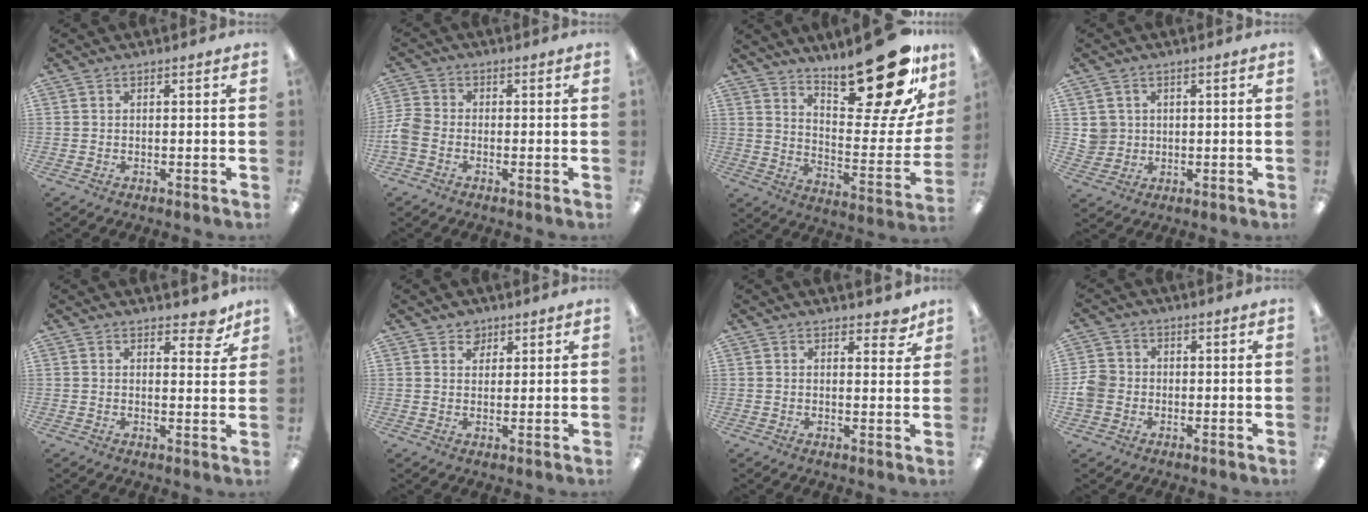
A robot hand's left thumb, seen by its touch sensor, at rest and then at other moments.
{"total": 4.5, "force": [-1.8, 3.1, 2.8], "torque": [-0.061, 0.008, -0.034]}
{"total": 26.4, "force": [18.7, 8.4, 16.6], "torque": [-0.203, -0.141, 0.304]}
{"total": 3.9, "force": [1.0, 3.8, 0.2], "torque": [-0.009, 0.005, 0.017]}
{"total": 5.4, "force": [4.0, 2.4, 2.6], "torque": [-0.019, -0.022, 0.067]}
{"total": 3.2, "force": [2.3, 2.1, 0.5], "torque": [0.001, -0.007, 0.041]}
{"total": 3.9, "force": [3.0, 1.8, 1.8], "torque": [-0.008, -0.015, 0.049]}
{"total": 4.9, "force": [-0.7, 4.5, 1.9], "torque": [-0.043, 0.012, -0.013]}